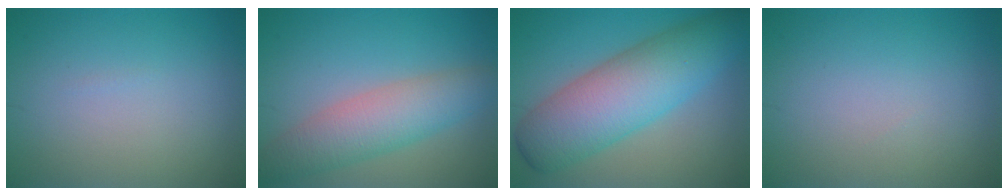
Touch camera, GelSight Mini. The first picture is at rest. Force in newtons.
{"total": 5.3, "press": 5.3, "slide": 0.1}
{"total": 9.2, "press": 9.2, "slide": 0.1}
{"total": 0.0}